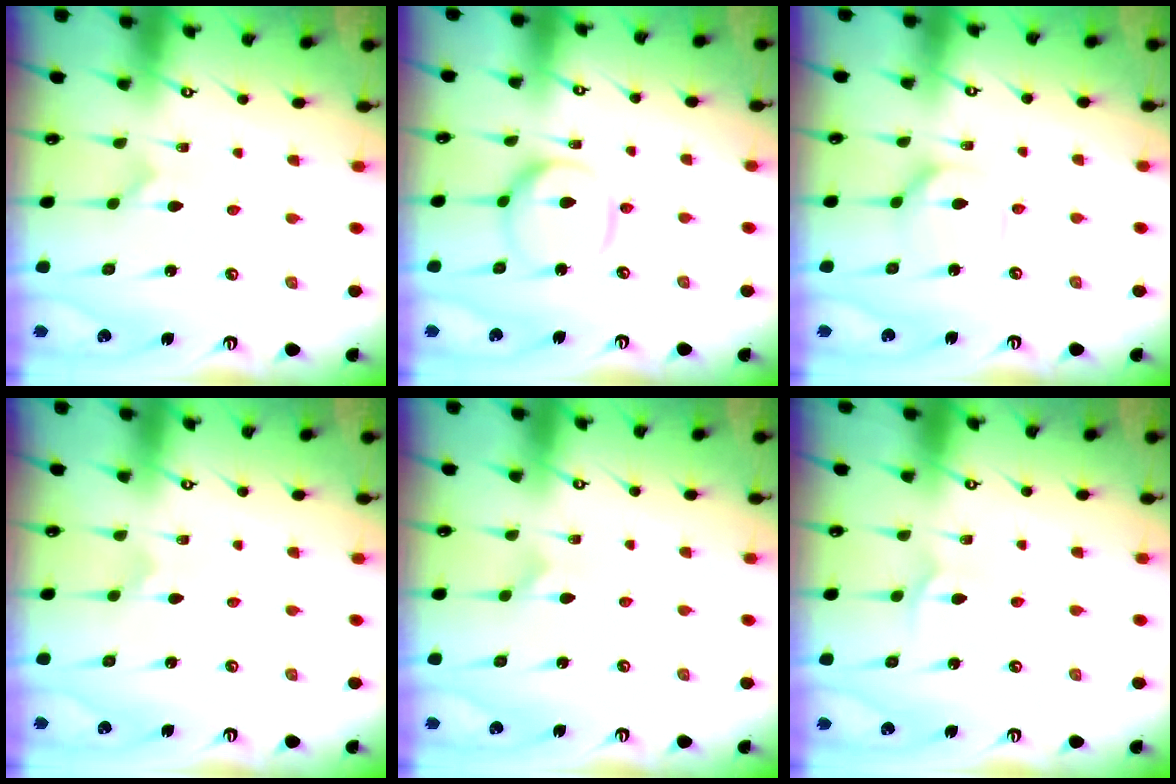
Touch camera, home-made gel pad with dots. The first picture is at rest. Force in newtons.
{"total": 11.3, "press": 11.3, "slide": 1.1}
{"total": 6.1, "press": 6.0, "slide": 0.6}
{"total": 0.0}
{"total": 0.0}
{"total": 1.4, "press": 1.3, "slide": 0.1}